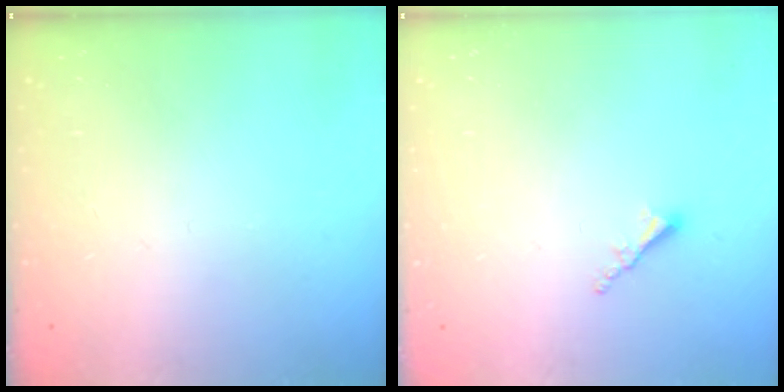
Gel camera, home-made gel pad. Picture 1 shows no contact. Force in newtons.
{"total": 1.7, "press": 1.7, "slide": 0.3}